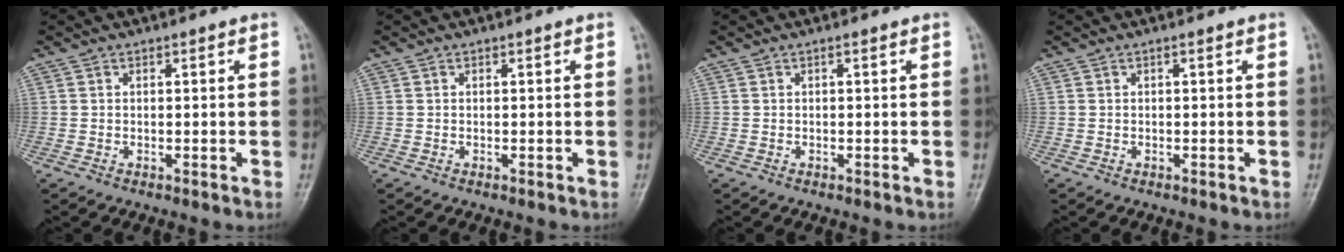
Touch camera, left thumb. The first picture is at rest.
{"total": 0.0}
{"total": 0.0}
{"total": 0.0}